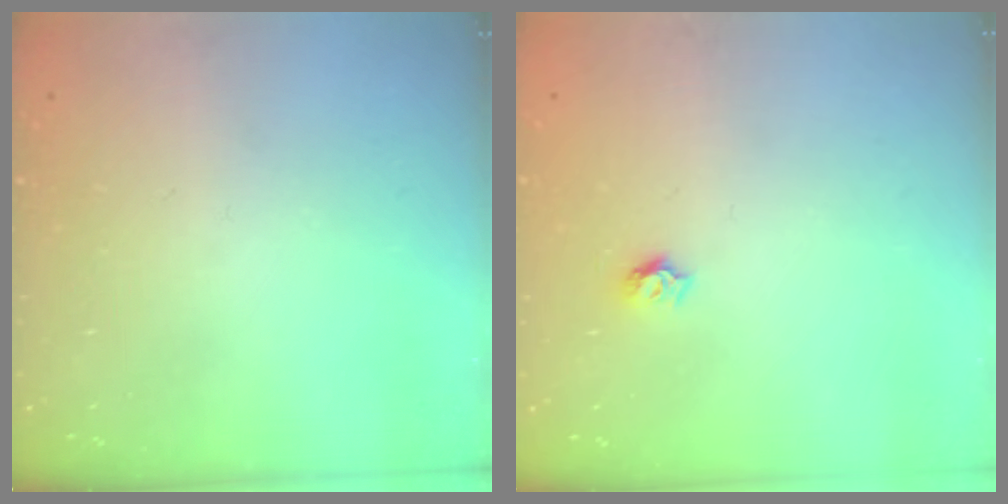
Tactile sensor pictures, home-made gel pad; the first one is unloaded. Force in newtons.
{"total": 5.1, "press": 5.1, "slide": 0.4}